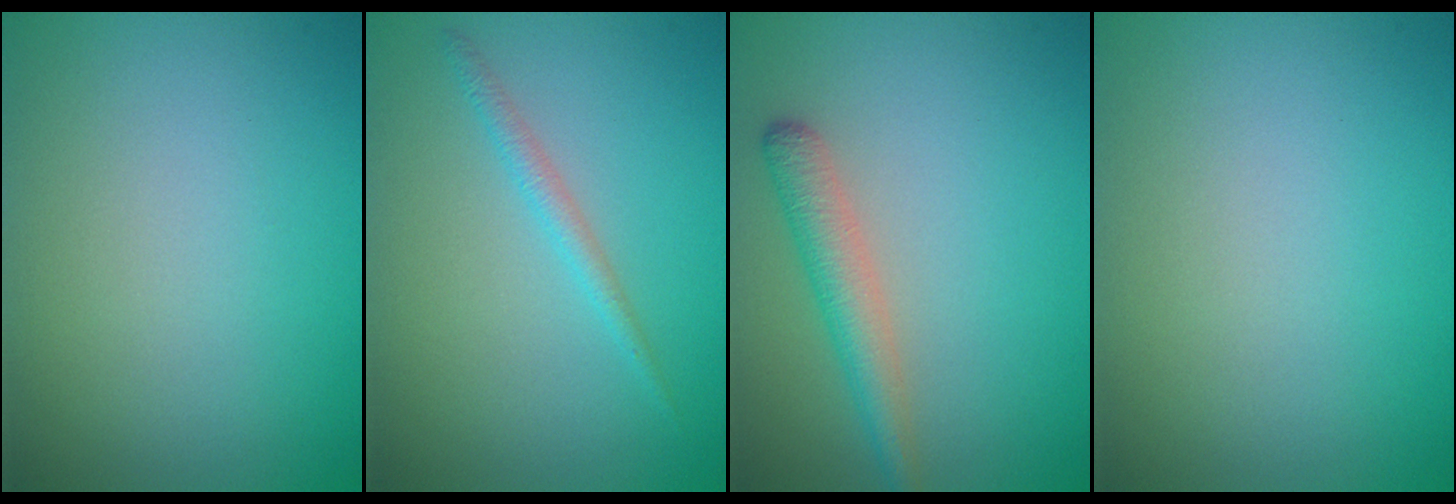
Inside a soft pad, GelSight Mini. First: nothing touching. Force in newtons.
{"total": 1.4, "press": 1.4, "slide": 0.0}
{"total": 2.8, "press": 2.8, "slide": 0.2}
{"total": 0.0}